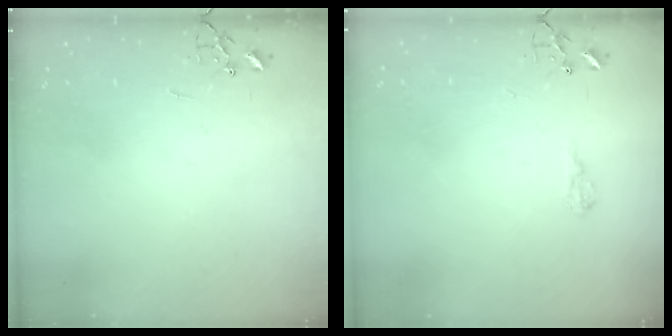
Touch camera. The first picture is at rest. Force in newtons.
{"total": 6.8, "press": 6.8, "slide": 0.8}